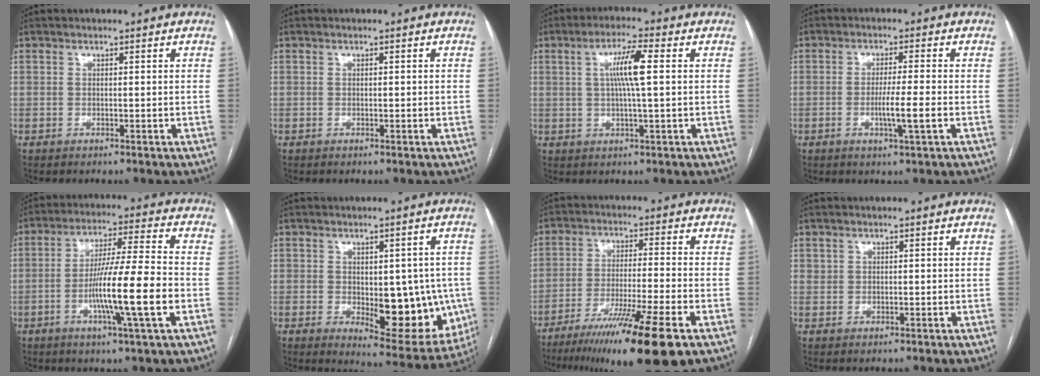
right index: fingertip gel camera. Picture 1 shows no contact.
{"total": 0.6, "force": [0.0, 0.2, 0.6], "torque": [-0.011, 0.002, 0.002]}
{"total": 6.6, "force": [1.2, 0.2, 6.5], "torque": [-0.119, 0.005, 0.021]}
{"total": 3.8, "force": [-0.9, 0.0, 3.6], "torque": [-0.062, -0.005, -0.016]}
{"total": 13.1, "force": [-3.6, -0.5, 12.6], "torque": [-0.220, -0.005, -0.068]}
{"total": 13.9, "force": [-1.9, 6.1, 12.4], "torque": [-0.144, -0.002, -0.005]}
{"total": 17.1, "force": [-11.1, -0.2, 13.0], "torque": [-0.188, -0.046, -0.183]}
{"total": 0.8, "force": [0.5, 0.7, 0.1], "torque": [0.008, 0.000, 0.005]}